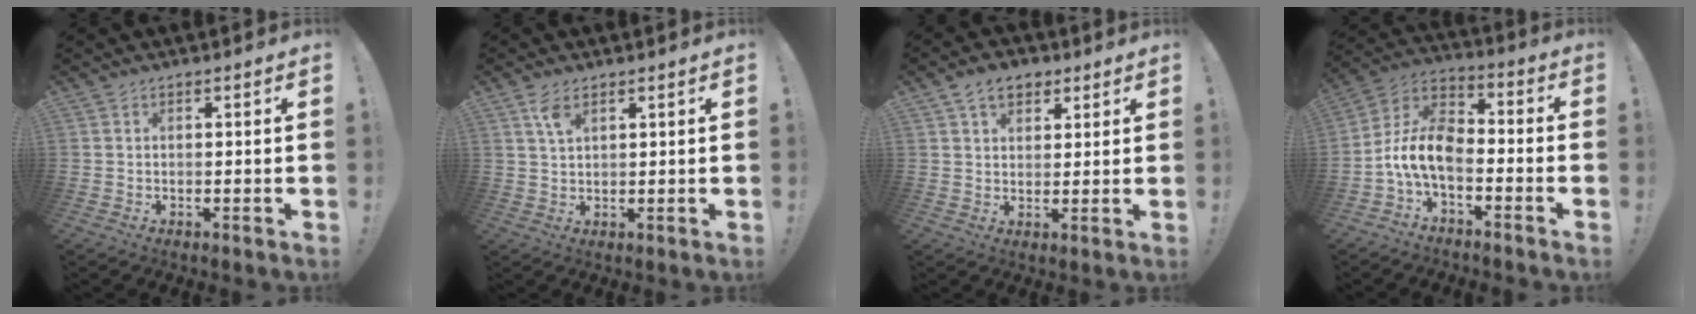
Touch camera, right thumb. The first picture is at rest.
{"total": 4.0, "force": [2.3, 1.7, 2.7], "torque": [-0.052, -0.007, 0.040]}
{"total": 7.4, "force": [4.1, 5.0, 3.5], "torque": [-0.055, -0.005, 0.077]}
{"total": 11.8, "force": [-4.7, 6.9, 8.4], "torque": [-0.173, 0.027, -0.078]}